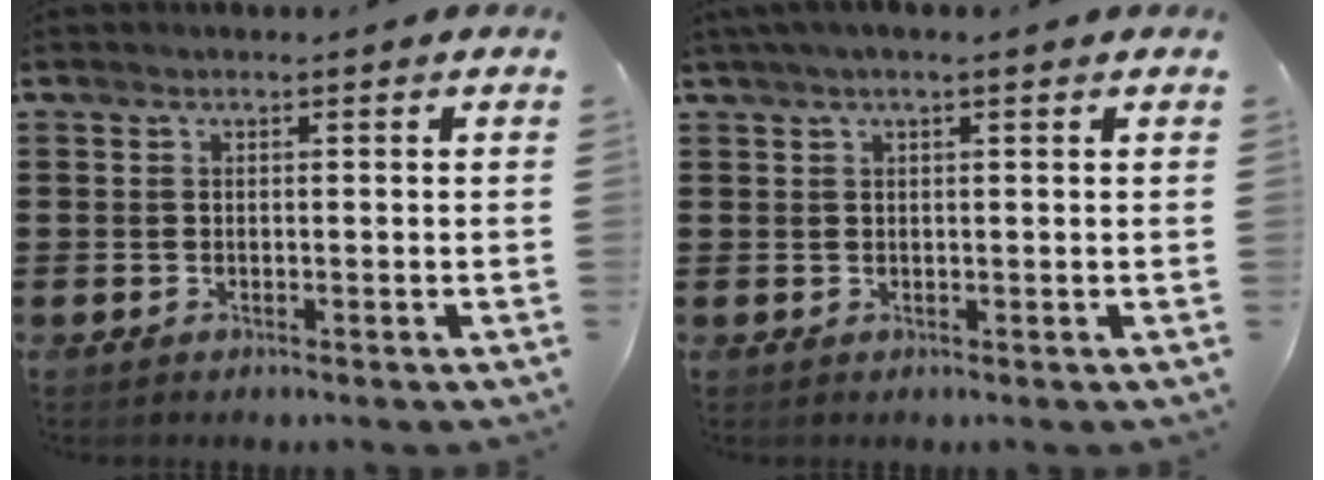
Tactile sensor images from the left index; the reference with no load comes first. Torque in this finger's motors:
{"motor_torque": [2.14, 0.00, 0.35, 0.09]}